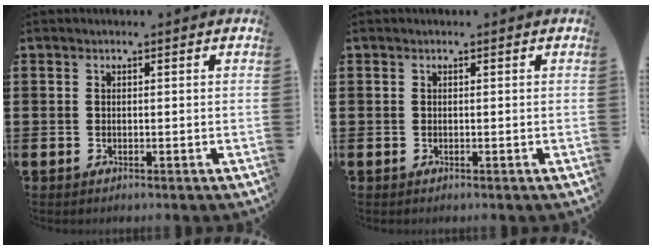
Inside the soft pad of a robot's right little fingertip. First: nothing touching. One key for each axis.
{"total": 0.0}